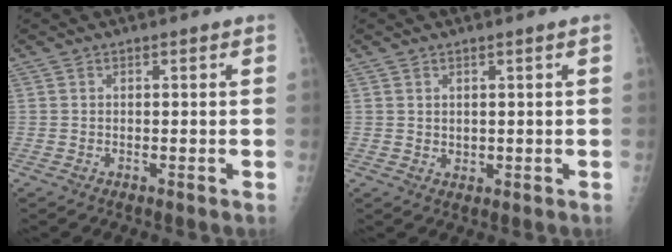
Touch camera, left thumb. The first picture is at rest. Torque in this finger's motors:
{"motor_torque": [-0.36, 0.14, 0.09, -0.08, 0.03]}